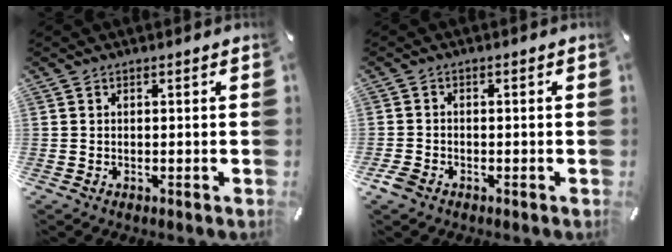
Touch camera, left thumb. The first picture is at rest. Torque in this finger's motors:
{"motor_torque": [-0.25, 0.11, 0.04, 0.14, -0.03]}